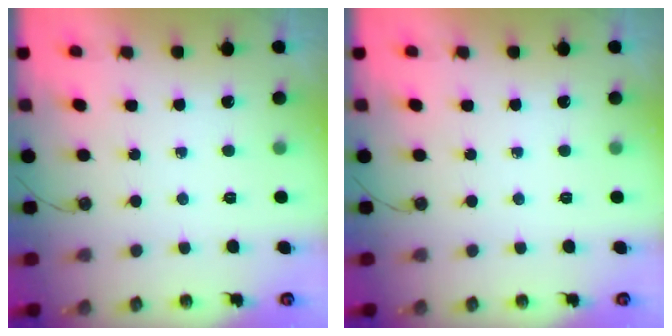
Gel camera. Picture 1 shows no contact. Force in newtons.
{"total": 0.0}